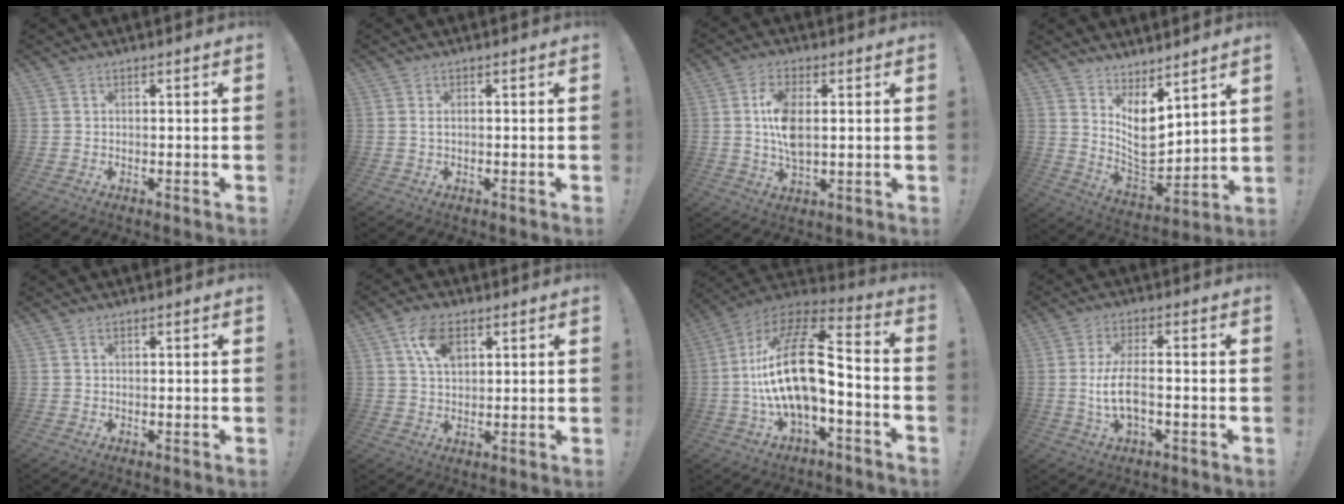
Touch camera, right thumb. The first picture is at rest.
{"total": 1.1, "force": [0.0, 0.1, 1.0], "torque": [-0.028, 0.005, 0.000]}
{"total": 9.8, "force": [1.1, 5.0, 8.3], "torque": [-0.155, -0.007, 0.016]}
{"total": 10.8, "force": [5.5, 6.0, 7.2], "torque": [-0.102, -0.062, 0.105]}
{"total": 0.6, "force": [0.2, 0.5, -0.3], "torque": [0.004, 0.003, 0.004]}
{"total": 8.6, "force": [3.9, 5.3, 5.5], "torque": [-0.092, -0.002, 0.073]}
{"total": 21.9, "force": [-1.8, 9.0, 19.9], "torque": [-0.382, 0.014, -0.032]}
{"total": 8.3, "force": [-1.6, 2.5, 7.8], "torque": [-0.161, 0.000, -0.027]}